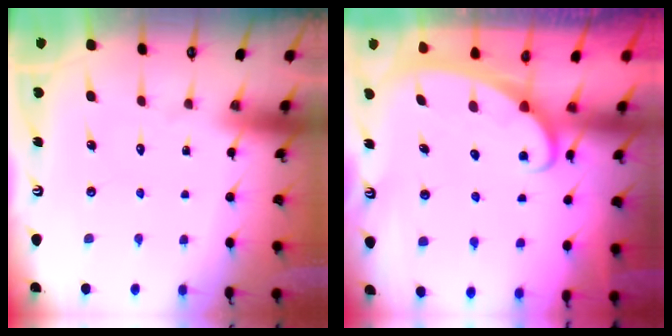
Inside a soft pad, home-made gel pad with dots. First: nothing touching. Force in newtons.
{"total": 2.5, "press": 2.5, "slide": 0.3}